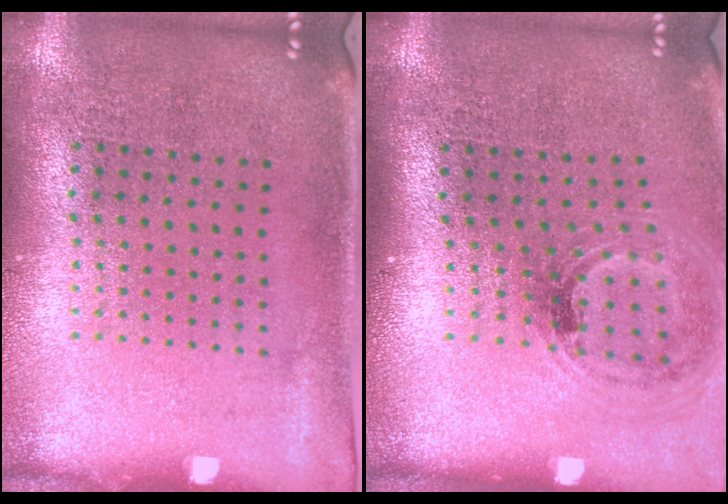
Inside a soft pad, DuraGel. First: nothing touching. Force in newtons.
{"total": 1.1, "press": 1.1, "slide": 0.3}